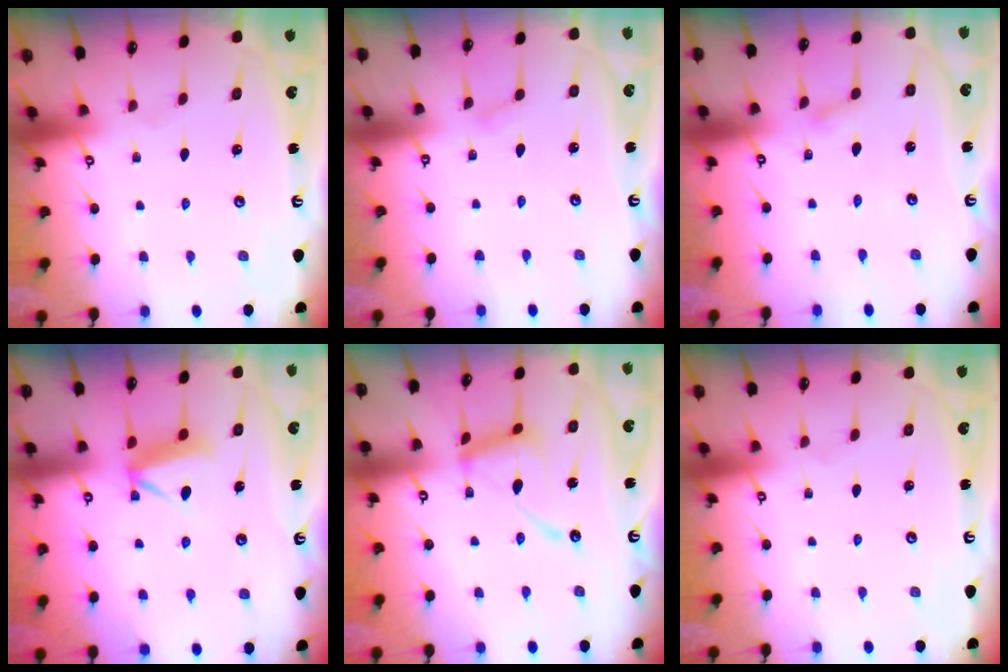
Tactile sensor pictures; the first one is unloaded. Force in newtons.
{"total": 2.8, "press": 2.8, "slide": 0.2}
{"total": 2.8, "press": 2.8, "slide": 0.3}
{"total": 7.6, "press": 7.5, "slide": 0.9}
{"total": 13.1, "press": 13.0, "slide": 1.2}
{"total": 0.0}